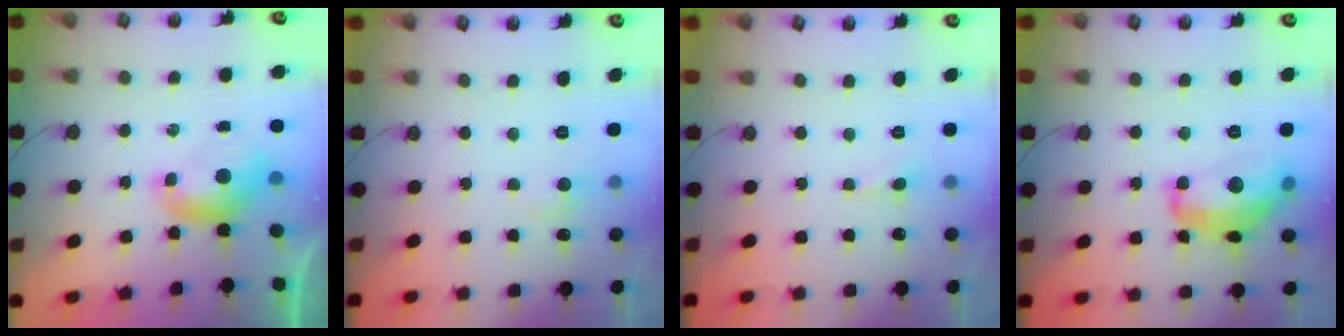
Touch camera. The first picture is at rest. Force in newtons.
{"total": 0.7, "press": 0.2, "slide": 0.7}
{"total": 1.8, "press": 1.6, "slide": 0.7}
{"total": 13.0, "press": 12.9, "slide": 0.9}